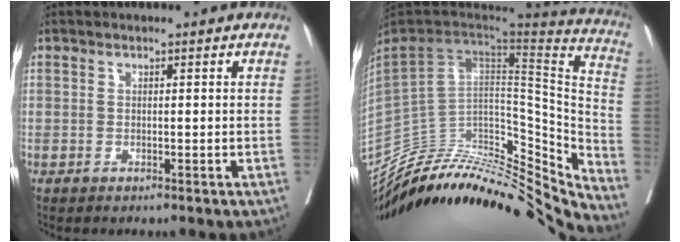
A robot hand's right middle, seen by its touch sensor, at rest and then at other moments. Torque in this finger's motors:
{"motor_torque": [-0.67, -1.47, -0.06, 0.00]}